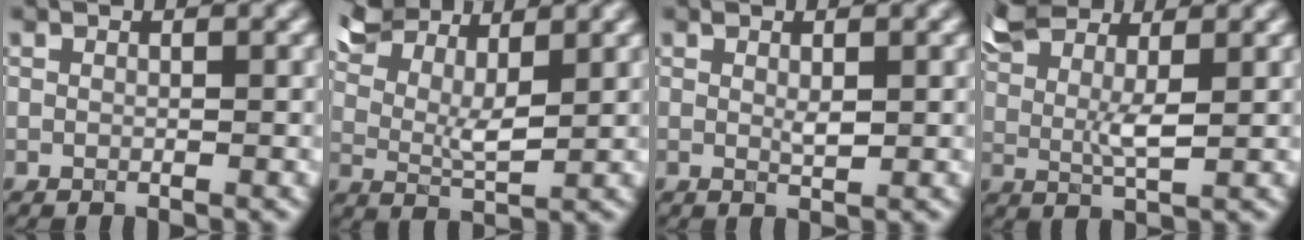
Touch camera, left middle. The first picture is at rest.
{"total": 6.7, "force": [5.4, 2.1, 3.3], "torque": [-0.078, 0.014, 0.088]}
{"total": 1.1, "force": [0.4, 0.4, 1.0], "torque": [-0.020, -0.003, 0.009]}
{"total": 5.3, "force": [3.6, 1.8, 3.5], "torque": [-0.080, 0.008, 0.068]}